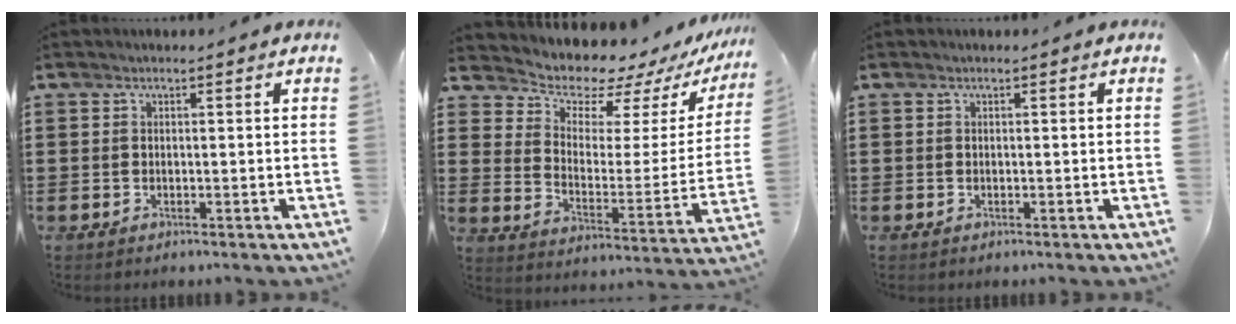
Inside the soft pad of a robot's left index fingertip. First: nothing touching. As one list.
[{"total": 7.2, "force": [6.7, 2.3, 1.1], "torque": [-0.048, -0.061, 0.114]}, {"total": 0.0}]